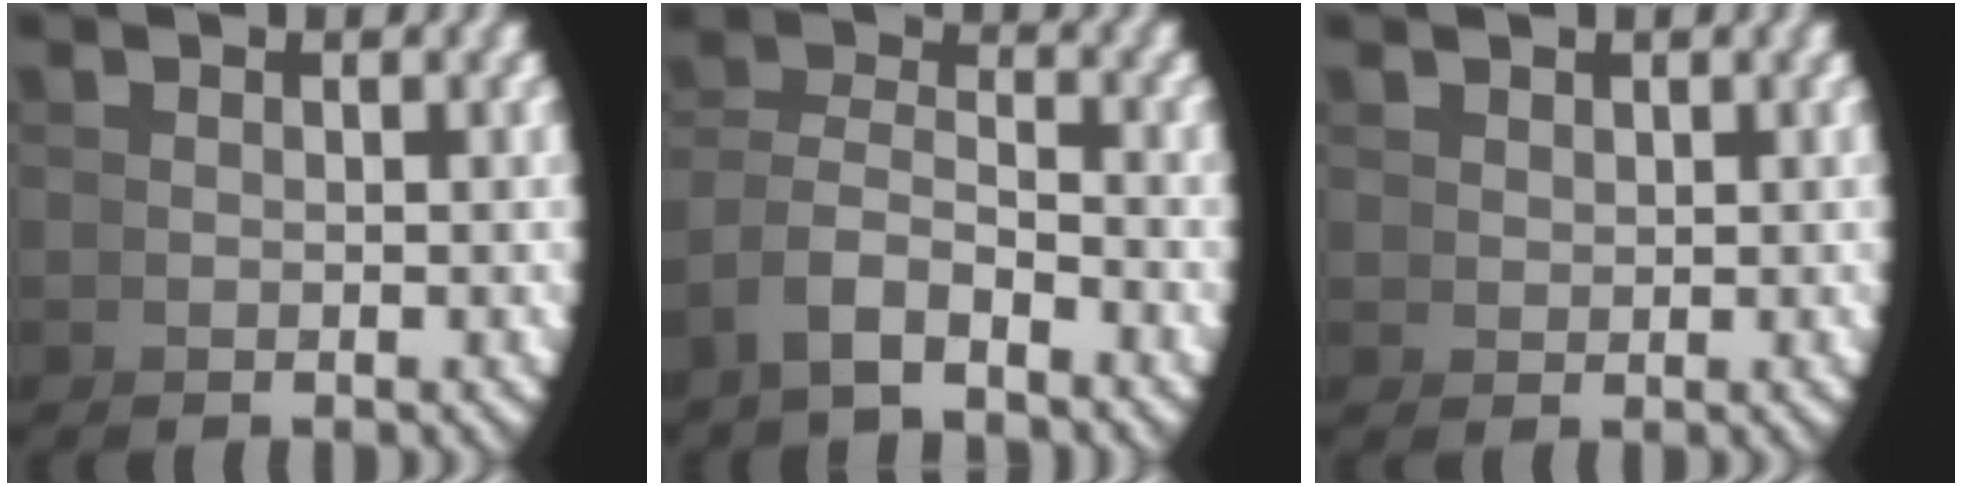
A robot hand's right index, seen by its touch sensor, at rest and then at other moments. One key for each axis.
{"total": 5.2, "fx": -1.7, "fy": 4.0, "fz": 2.9, "tx": -0.075, "ty": -0.014, "tz": -0.030}
{"total": 1.7, "fx": 1.7, "fy": 0.0, "fz": -0.1, "tx": 0.011, "ty": 0.002, "tz": 0.044}